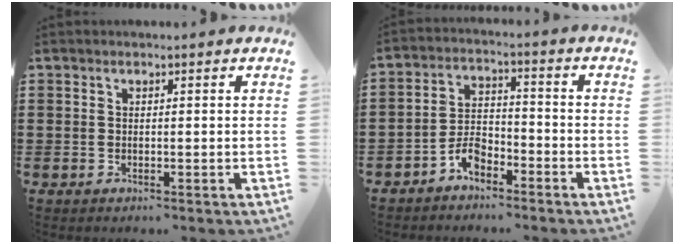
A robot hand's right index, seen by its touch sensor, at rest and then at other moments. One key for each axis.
{"total": 4.5, "fx": -3.4, "fy": 2.1, "fz": 2.1, "tx": -0.046, "ty": 0.008, "tz": -0.065}